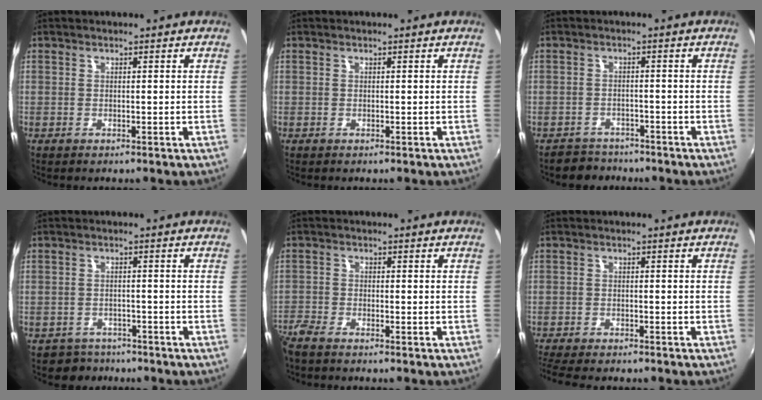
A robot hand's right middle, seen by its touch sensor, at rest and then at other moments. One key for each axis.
{"total": 0.0}
{"total": 4.6, "fx": -4.0, "fy": 2.3, "fz": 0.0, "tx": -0.016, "ty": 0.006, "tz": -0.067}
{"total": 4.3, "fx": -3.5, "fy": 2.5, "fz": -0.3, "tx": -0.009, "ty": 0.003, "tz": -0.057}
{"total": 4.7, "fx": -4.3, "fy": 0.7, "fz": 1.9, "tx": -0.057, "ty": -0.018, "tz": -0.086}
{"total": 7.4, "fx": -6.5, "fy": 1.2, "fz": 3.3, "tx": -0.084, "ty": -0.029, "tz": -0.108}